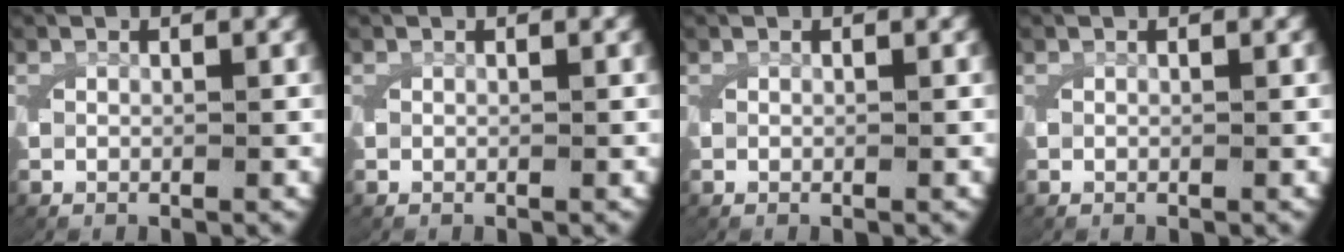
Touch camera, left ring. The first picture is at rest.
{"total": 0.0}
{"total": 0.0}
{"total": 0.0}